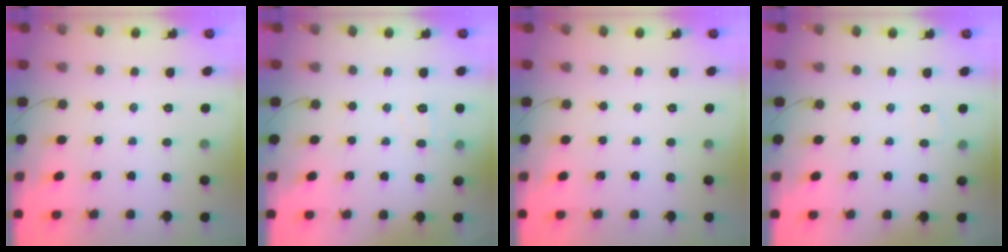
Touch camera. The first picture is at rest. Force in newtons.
{"total": 4.4, "press": 4.1, "slide": 1.8}
{"total": 0.0}
{"total": 2.4, "press": 2.1, "slide": 1.1}